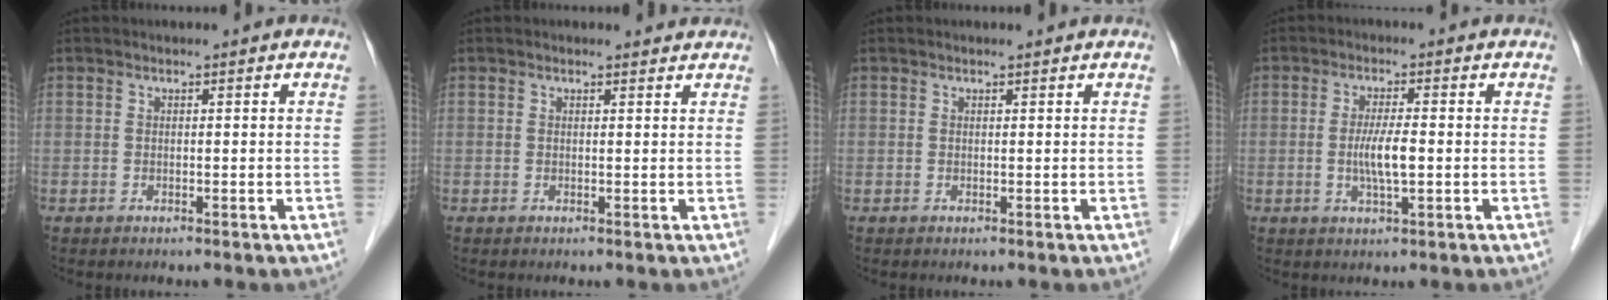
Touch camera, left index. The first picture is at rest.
{"total": 1.3, "force": [1.3, 0.4, 0.0], "torque": [-0.012, -0.001, 0.012]}
{"total": 0.6, "force": [0.6, 0.0, 0.2], "torque": [-0.009, 0.002, 0.009]}
{"total": 4.5, "force": [-0.5, 0.5, 4.4], "torque": [-0.089, -0.006, -0.009]}